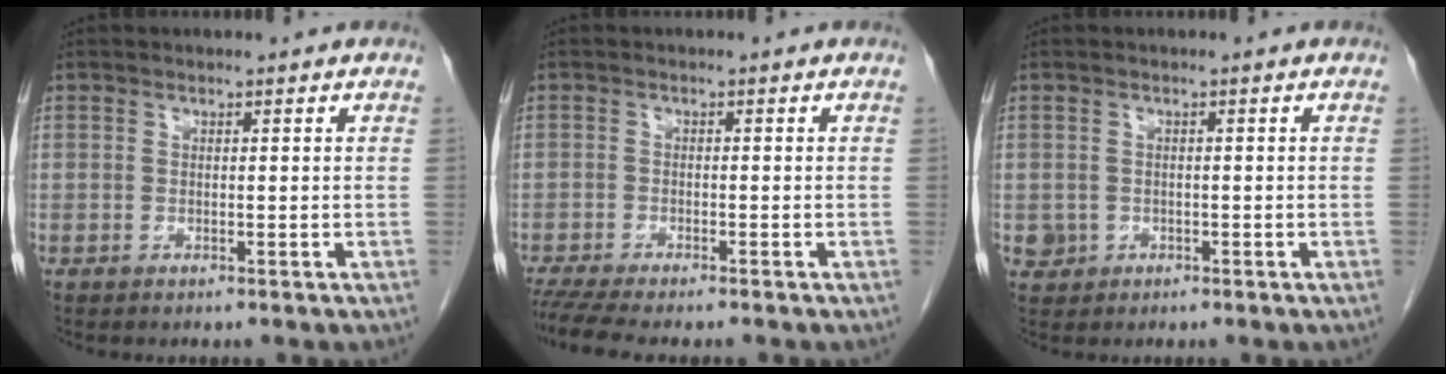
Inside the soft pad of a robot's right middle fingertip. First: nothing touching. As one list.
[{"total": 6.6, "force": [-5.6, 0.5, 3.3], "torque": [-0.051, -0.013, -0.091]}, {"total": 1.9, "force": [-0.4, 1.8, 0.2], "torque": [0.000, 0.006, -0.002]}]